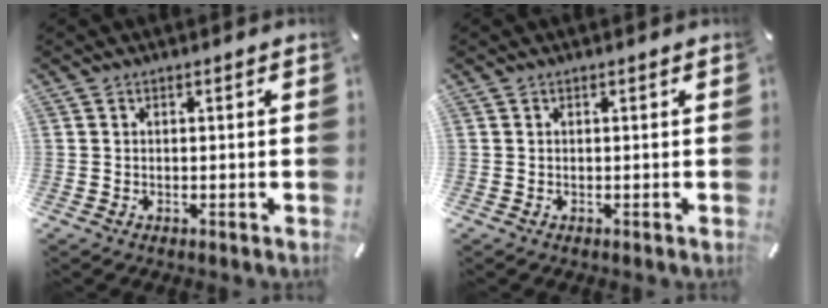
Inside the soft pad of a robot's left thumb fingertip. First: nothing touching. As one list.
[{"total": 0.0}]